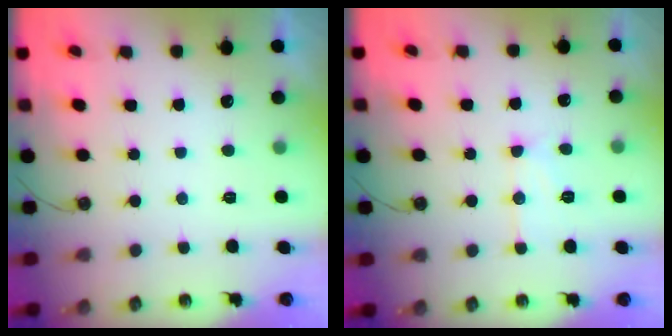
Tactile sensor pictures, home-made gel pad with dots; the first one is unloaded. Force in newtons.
{"total": 10.5, "press": 10.5, "slide": 0.8}